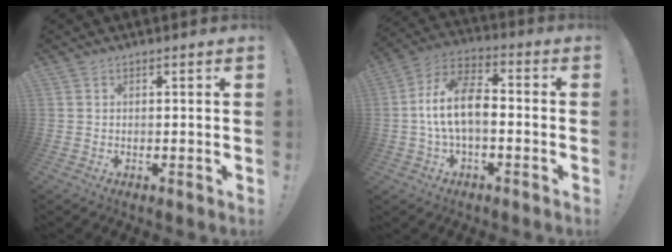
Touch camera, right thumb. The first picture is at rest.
{"total": 13.2, "force": [-1.2, 7.2, 11.1], "torque": [-0.207, 0.012, -0.019]}